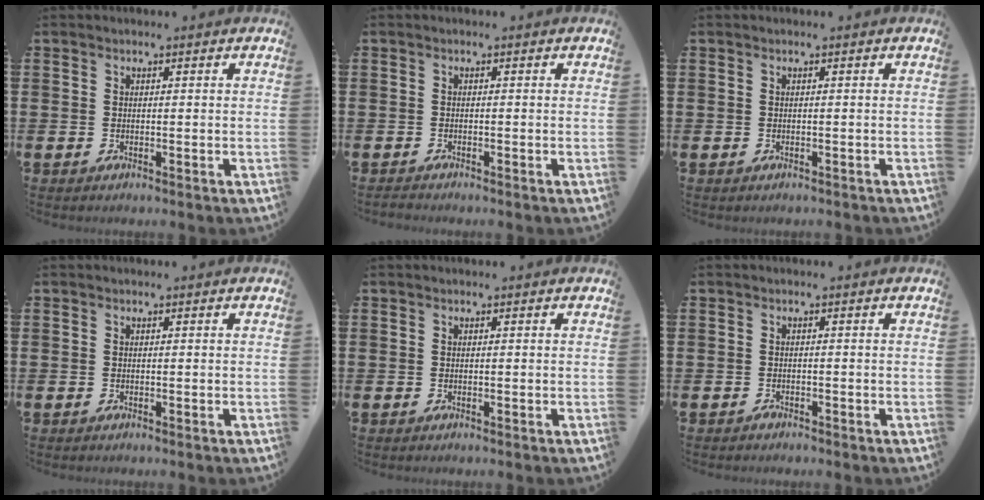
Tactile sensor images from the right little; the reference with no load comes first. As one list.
[{"total": 0.5, "force": [-0.5, 0.1, 0.2], "torque": [-0.004, -0.001, -0.010]}, {"total": 0.0}, {"total": 0.0}, {"total": 0.0}, {"total": 0.6, "force": [-0.6, 0.2, 0.0], "torque": [-0.002, -0.001, -0.013]}]